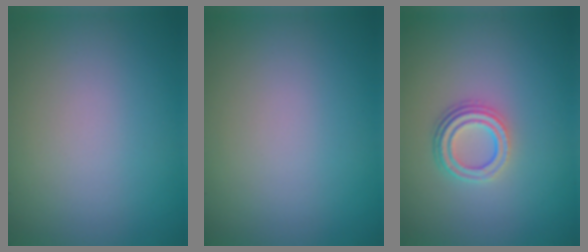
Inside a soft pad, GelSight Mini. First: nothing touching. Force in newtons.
{"total": 0.0}
{"total": 3.3, "press": 2.4, "slide": 2.2}